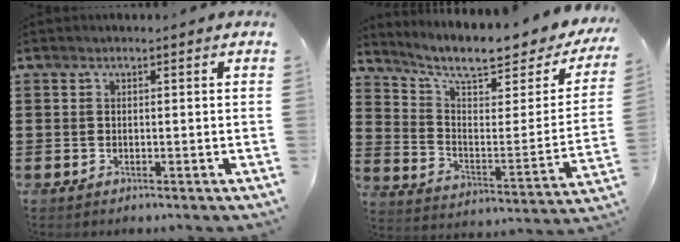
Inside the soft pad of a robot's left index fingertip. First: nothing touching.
{"total": 7.9, "force": [6.5, 1.1, 4.3], "torque": [-0.105, -0.046, 0.106]}